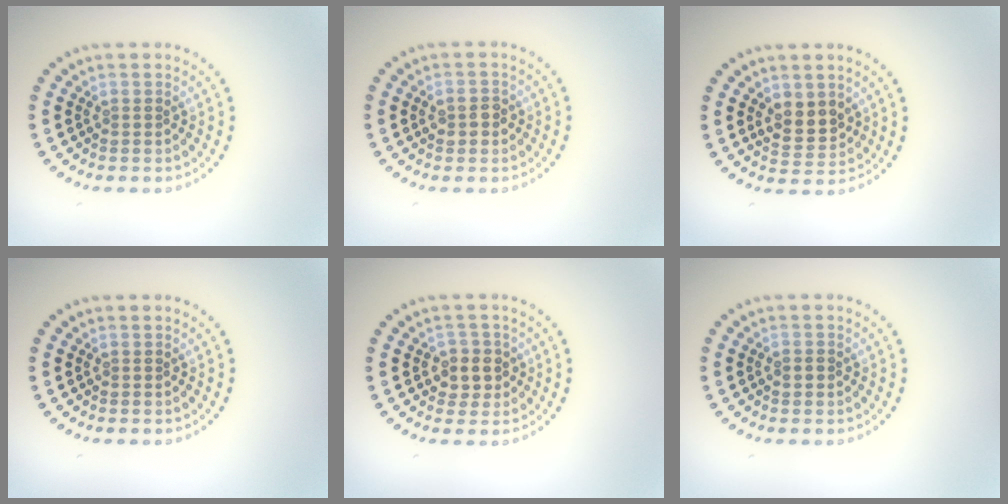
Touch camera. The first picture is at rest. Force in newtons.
{"total": 1.8, "press": 1.8, "slide": 0.1}
{"total": 2.7, "press": 2.6, "slide": 0.8}
{"total": 0.0}
{"total": 2.5, "press": 2.2, "slide": 1.1}
{"total": 1.3, "press": 1.3, "slide": 0.1}